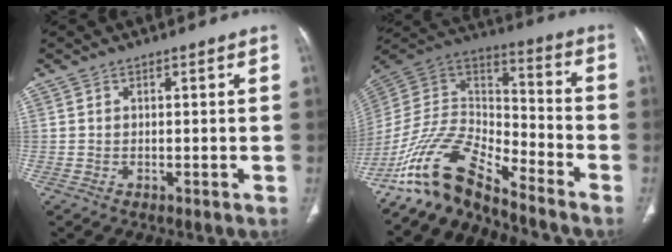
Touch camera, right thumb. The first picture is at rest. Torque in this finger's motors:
{"motor_torque": [0.59, 0.12, 1.40, -1.37, 0.12]}